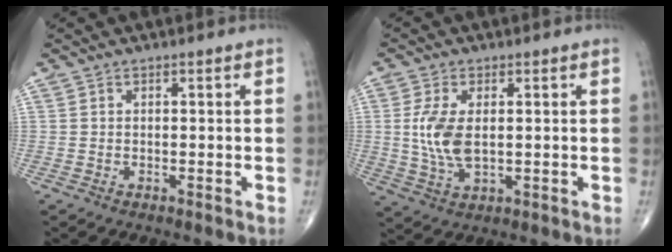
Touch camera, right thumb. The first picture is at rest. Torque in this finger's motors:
{"motor_torque": [0.20, 0.20, 0.70, 0.39, 0.14]}